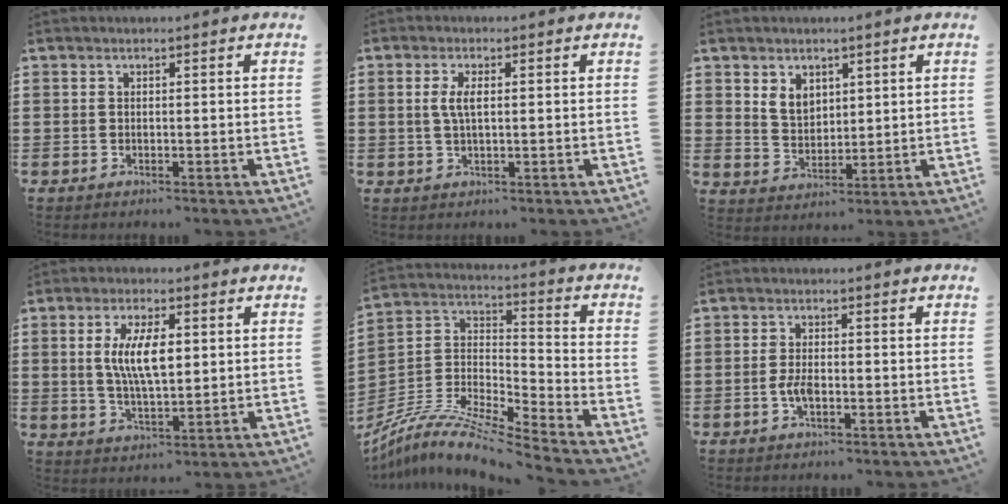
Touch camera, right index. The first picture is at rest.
{"total": 3.1, "force": [0.5, 1.0, 2.9], "torque": [-0.058, 0.005, 0.005]}
{"total": 4.2, "force": [2.4, 3.0, 1.7], "torque": [-0.045, 0.011, 0.046]}
{"total": 8.2, "force": [1.4, 3.0, 7.5], "torque": [-0.155, 0.008, 0.020]}
{"total": 9.1, "force": [-8.0, 1.2, 4.2], "torque": [-0.091, 0.002, -0.164]}
{"total": 2.9, "force": [-1.0, 0.9, 2.6], "torque": [-0.063, -0.008, -0.021]}